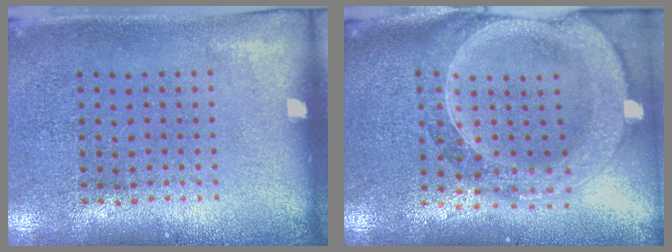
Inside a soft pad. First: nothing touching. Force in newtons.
{"total": 2.7, "press": 2.4, "slide": 1.4}